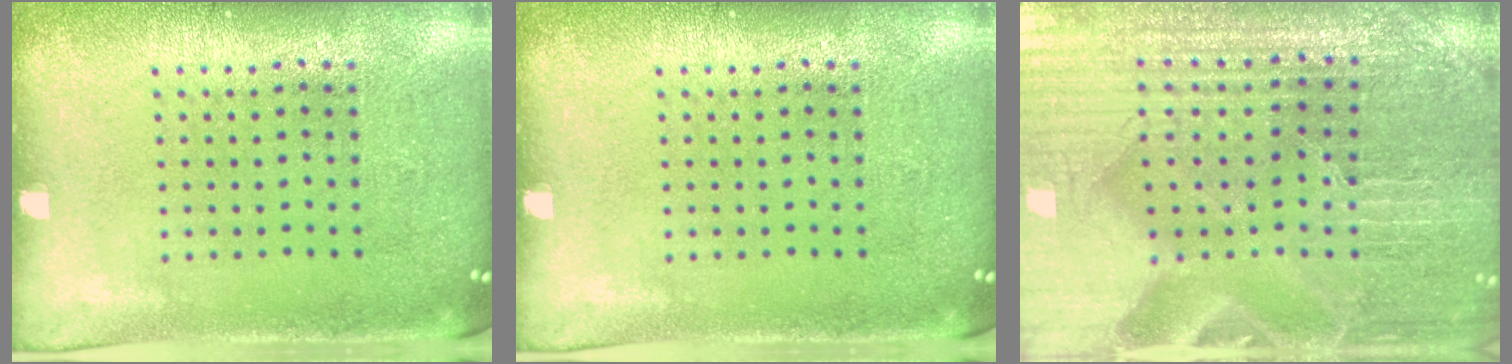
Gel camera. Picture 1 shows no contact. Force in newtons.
{"total": 0.0}
{"total": 3.9, "press": 3.8, "slide": 0.7}